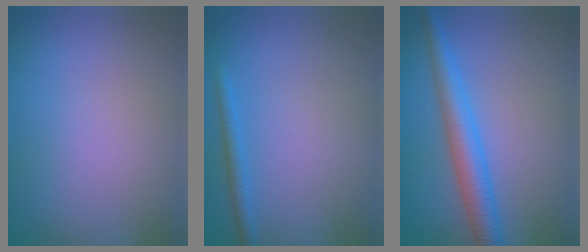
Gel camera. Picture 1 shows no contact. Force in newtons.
{"total": 1.5, "press": 1.4, "slide": 0.1}
{"total": 4.3, "press": 4.3, "slide": 0.1}